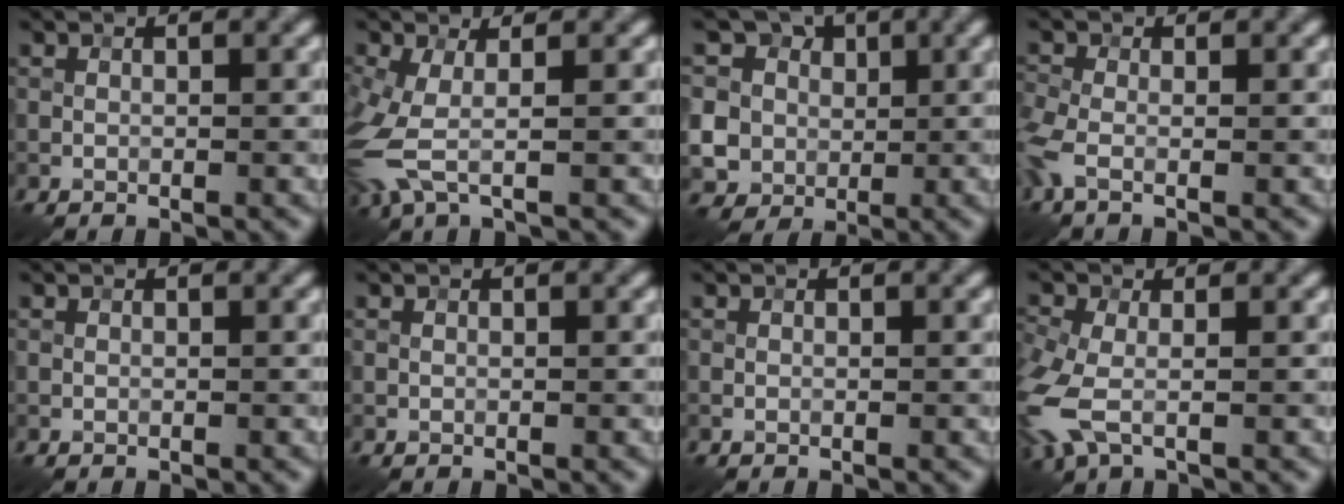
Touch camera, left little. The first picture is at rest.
{"total": 4.0, "force": [-0.6, 1.6, 3.6], "torque": [-0.115, -0.015, -0.017]}
{"total": 9.6, "force": [2.5, 8.7, 3.3], "torque": [-0.085, 0.021, 0.028]}
{"total": 2.8, "force": [-1.1, 1.2, 2.3], "torque": [-0.066, -0.009, -0.033]}
{"total": 0.0}
{"total": 0.0}
{"total": 0.0}
{"total": 5.6, "force": [-1.3, 3.4, 4.3], "torque": [-0.128, -0.016, -0.033]}